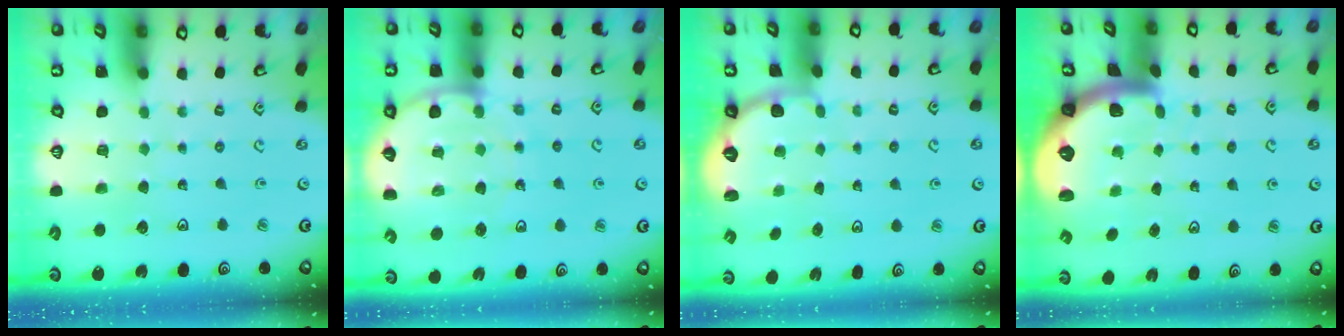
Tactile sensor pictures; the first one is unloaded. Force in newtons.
{"total": 11.0, "press": 10.8, "slide": 2.3}
{"total": 2.6, "press": 1.7, "slide": 1.9}
{"total": 2.8, "press": 2.7, "slide": 0.6}